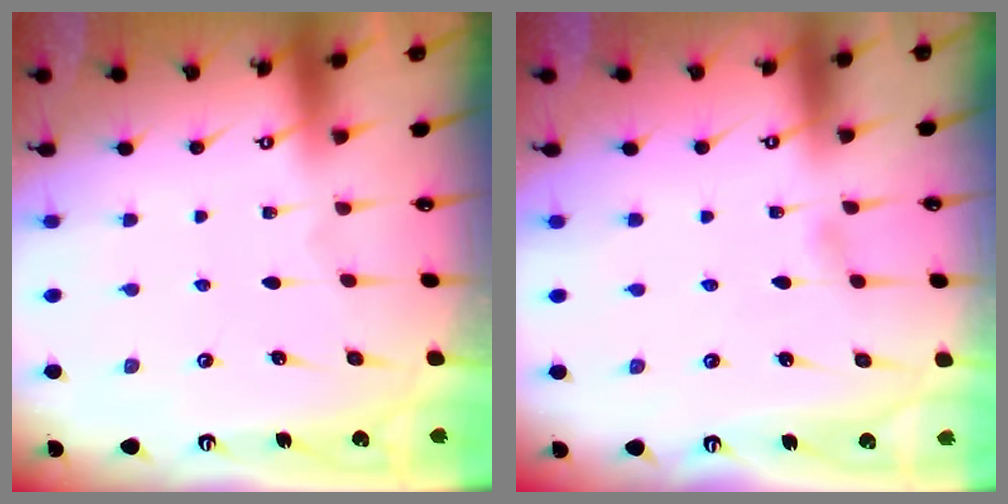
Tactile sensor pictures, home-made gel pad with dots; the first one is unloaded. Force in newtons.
{"total": 2.0, "press": 2.0, "slide": 0.3}